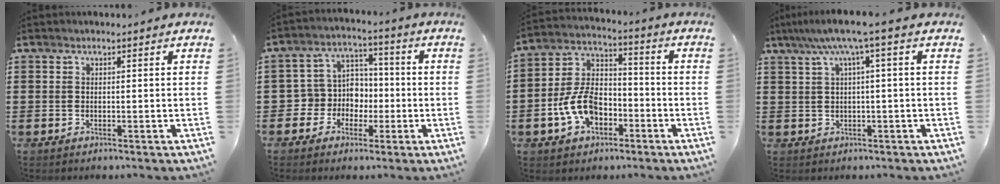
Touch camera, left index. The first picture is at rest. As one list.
[{"total": 6.5, "force": [-1.2, 6.2, 1.5], "torque": [-0.063, 0.004, -0.025]}, {"total": 9.5, "force": [-3.8, 6.1, 6.3], "torque": [-0.156, 0.013, -0.076]}, {"total": 5.6, "force": [1.8, -0.2, 5.3], "torque": [-0.104, 0.003, 0.027]}]